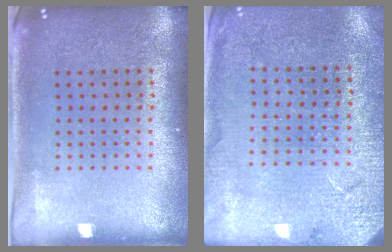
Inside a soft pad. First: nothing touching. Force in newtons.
{"total": 2.5, "press": 2.5, "slide": 0.2}